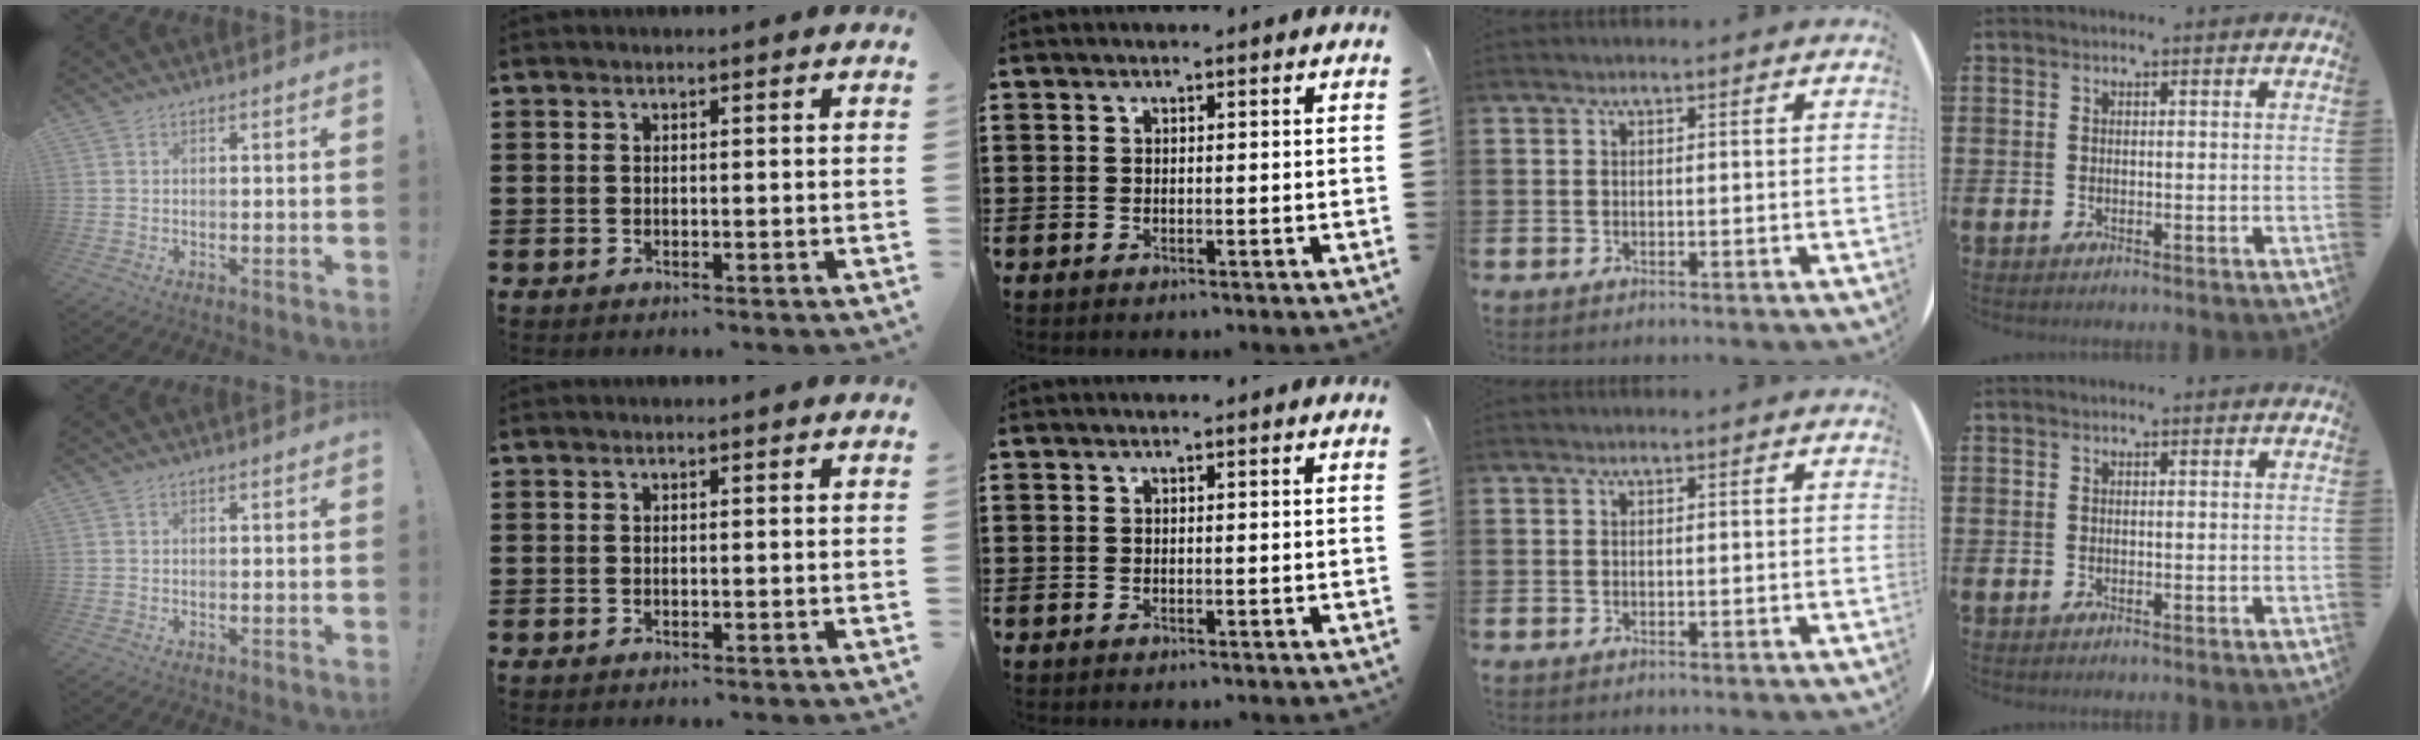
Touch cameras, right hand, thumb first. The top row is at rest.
{}